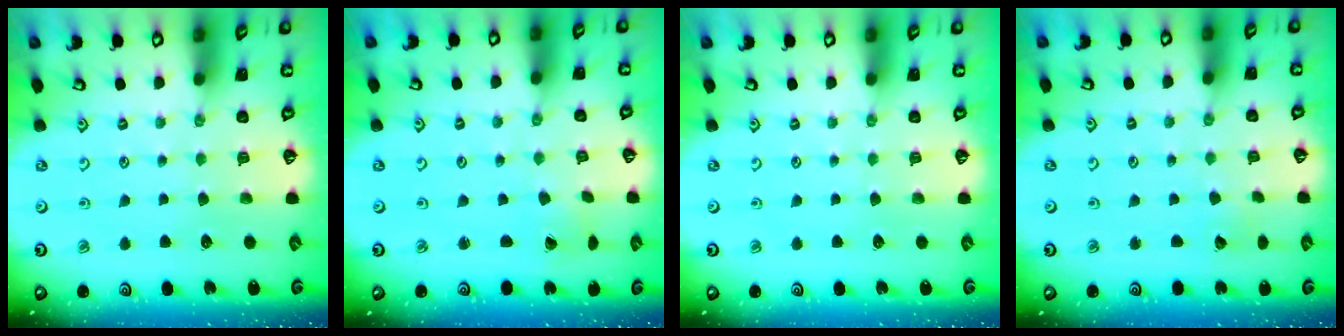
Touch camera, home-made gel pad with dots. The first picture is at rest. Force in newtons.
{"total": 0.8, "press": 0.8, "slide": 0.0}
{"total": 0.0}
{"total": 2.8, "press": 2.8, "slide": 0.2}